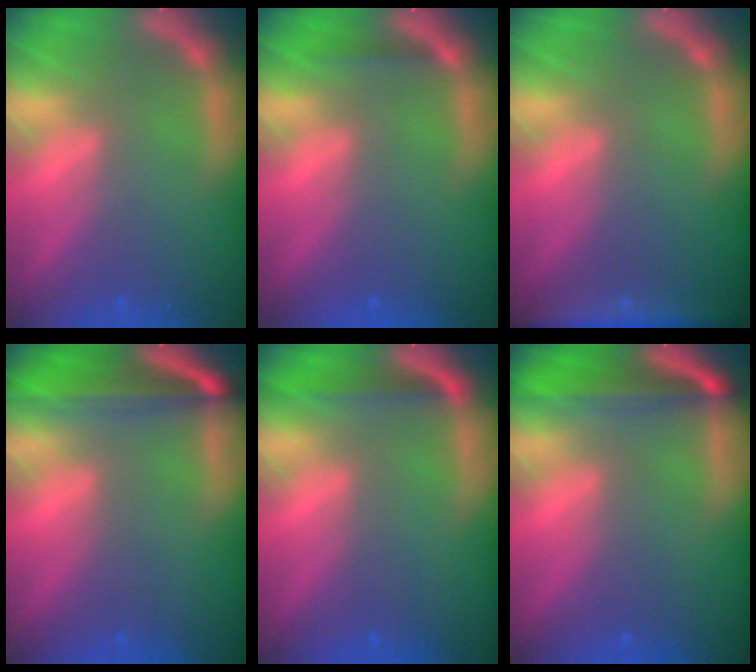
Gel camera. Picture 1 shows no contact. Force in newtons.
{"total": 0.9}
{"total": 5.0}
{"total": 6.5}
{"total": 2.5}
{"total": 5.5}